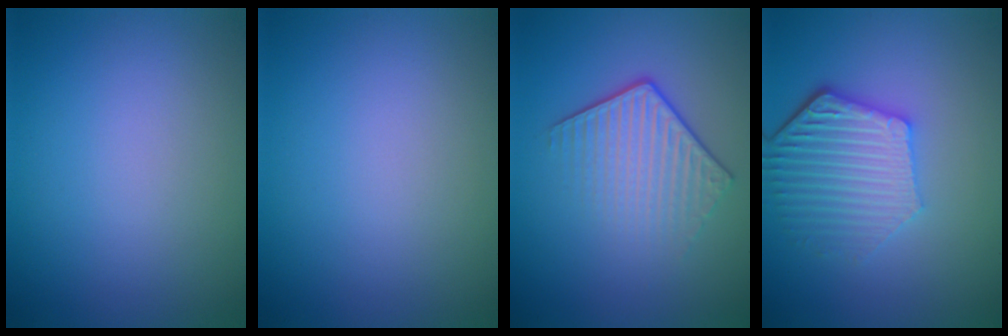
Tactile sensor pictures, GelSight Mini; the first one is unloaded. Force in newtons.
{"total": 0.0}
{"total": 4.2, "press": 3.0, "slide": 2.9}
{"total": 5.4, "press": 4.2, "slide": 3.4}